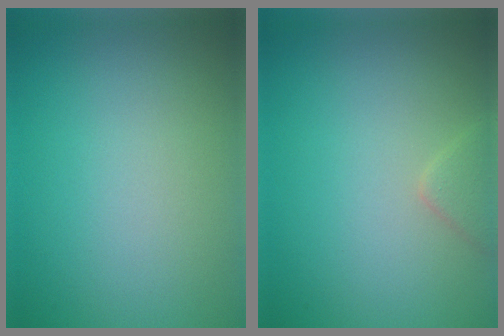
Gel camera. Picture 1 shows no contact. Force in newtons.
{"total": 1.5, "press": 1.5, "slide": 0.1}